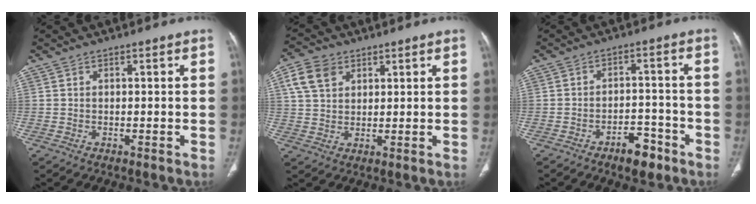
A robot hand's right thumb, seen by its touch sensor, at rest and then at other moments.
{"total": 7.0, "force": [3.1, 5.1, 3.7], "torque": [-0.058, -0.001, 0.061]}
{"total": 6.2, "force": [-4.0, 3.0, 3.5], "torque": [-0.038, 0.030, -0.057]}